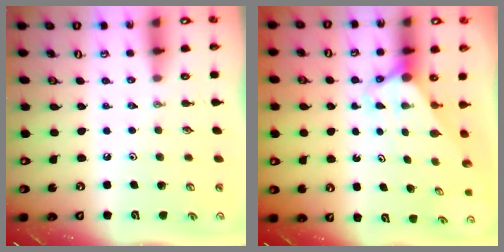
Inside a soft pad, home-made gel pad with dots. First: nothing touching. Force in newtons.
{"total": 2.7, "press": 2.7, "slide": 0.0}